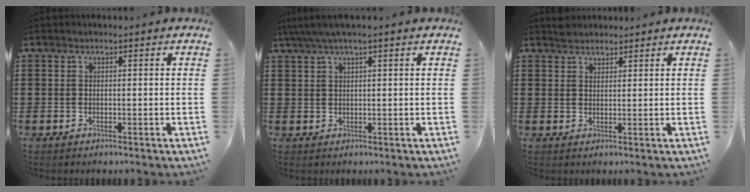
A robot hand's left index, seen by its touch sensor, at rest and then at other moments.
{"total": 2.5, "force": [1.5, 0.2, 2.0], "torque": [-0.039, 0.003, 0.026]}
{"total": 1.8, "force": [1.7, 0.7, 0.0], "torque": [-0.004, 0.003, 0.035]}